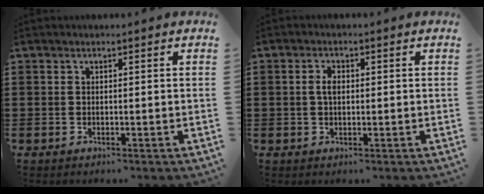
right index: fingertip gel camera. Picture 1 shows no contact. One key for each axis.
{"total": 2.2, "fx": 0.0, "fy": 1.0, "fz": 1.9, "tx": -0.039, "ty": 0.006, "tz": -0.002}